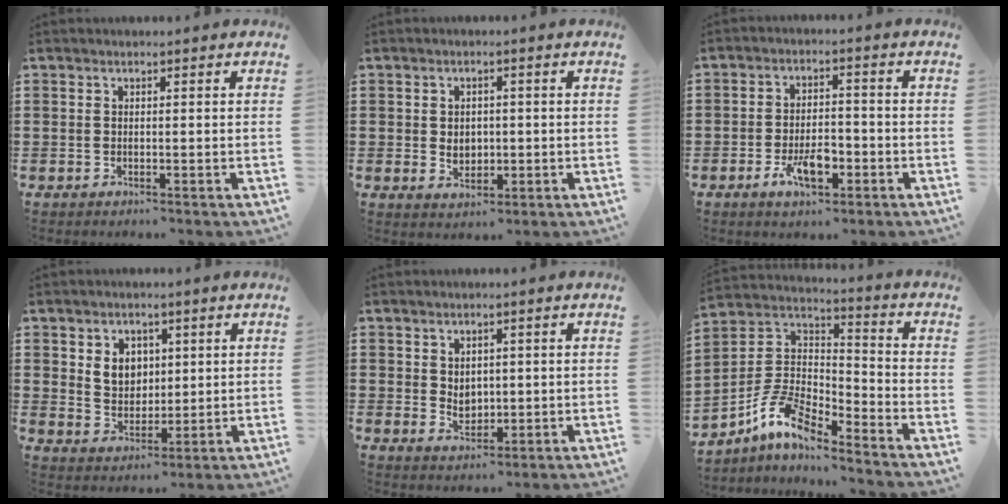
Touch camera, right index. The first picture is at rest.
{"total": 2.9, "force": [0.0, 2.3, 1.6], "torque": [-0.030, 0.004, -0.005]}
{"total": 5.8, "force": [-2.7, 2.5, 4.5], "torque": [-0.089, 0.001, -0.050]}
{"total": 4.6, "force": [1.8, 3.8, 2.0], "torque": [-0.046, 0.009, 0.032]}
{"total": 2.7, "force": [0.6, 2.2, 1.5], "torque": [-0.019, 0.000, 0.009]}
{"total": 8.9, "force": [-6.5, 2.5, 5.5], "torque": [-0.133, -0.005, -0.132]}